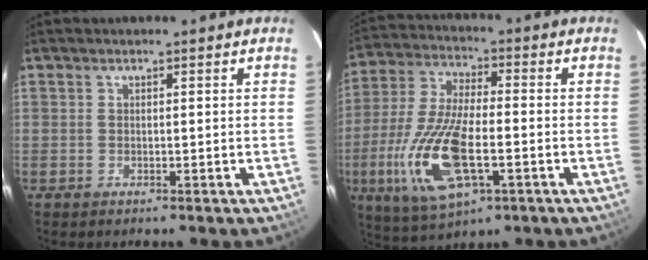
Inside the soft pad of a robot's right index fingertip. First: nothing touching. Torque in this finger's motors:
{"motor_torque": [1.90, -0.24, 0.50, 0.21]}